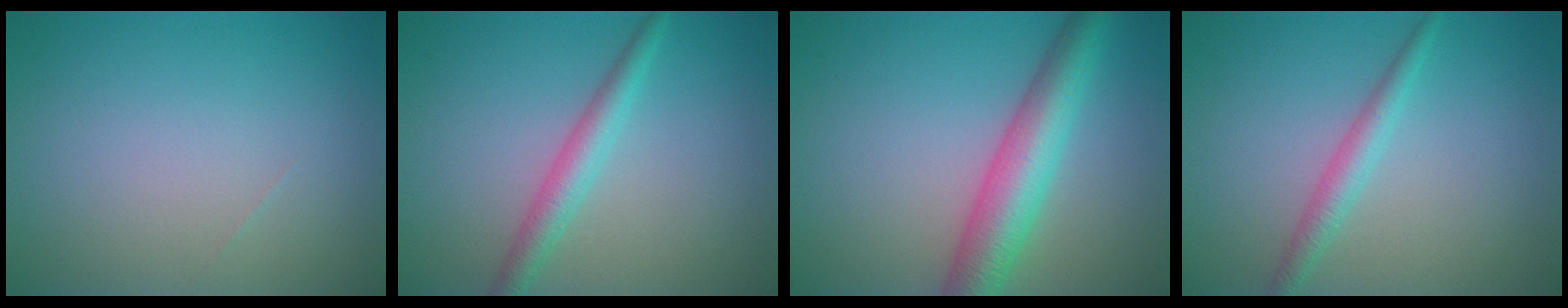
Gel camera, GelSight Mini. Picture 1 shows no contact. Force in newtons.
{"total": 2.7, "press": 2.7, "slide": 0.1}
{"total": 6.1, "press": 6.1, "slide": 0.1}
{"total": 2.0, "press": 2.0, "slide": 0.0}